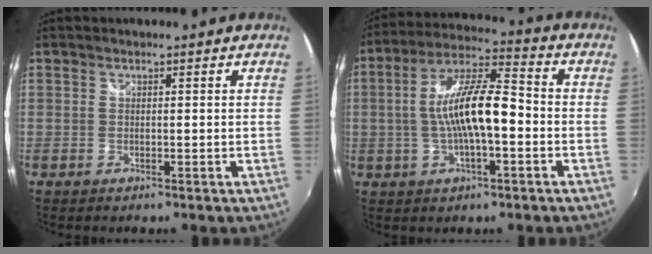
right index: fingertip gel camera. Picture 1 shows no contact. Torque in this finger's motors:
{"motor_torque": [0.87, 0.10, 0.58, 0.21]}